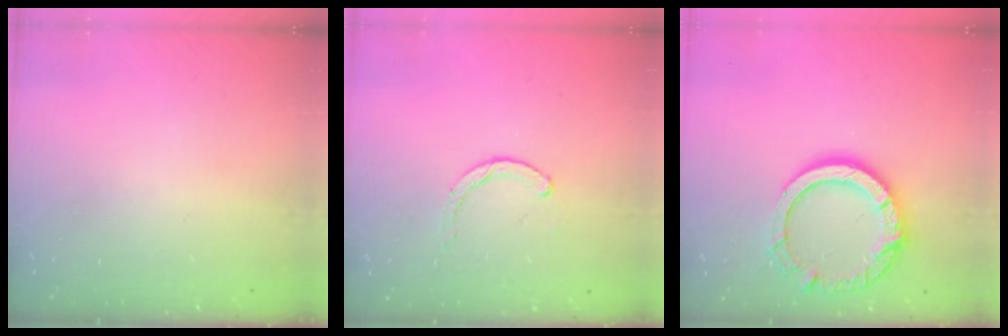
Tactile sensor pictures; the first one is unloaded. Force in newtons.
{"total": 0.6, "press": 0.6, "slide": 0.2}
{"total": 15.6, "press": 15.5, "slide": 1.4}